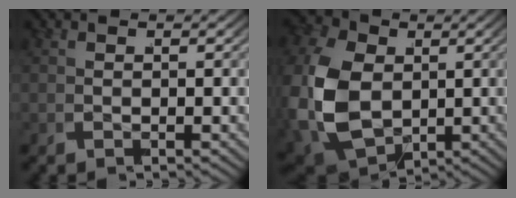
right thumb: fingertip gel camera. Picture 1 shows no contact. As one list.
[{"total": 10.8, "force": [-1.4, 8.5, 6.6], "torque": [-0.206, -0.057, -0.006]}]